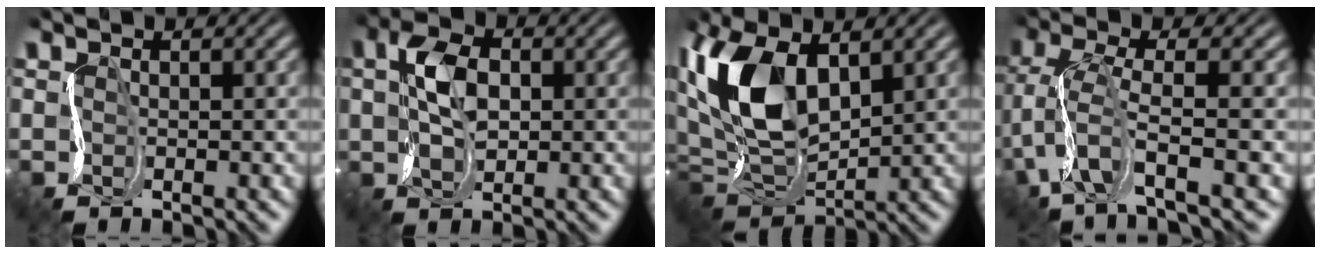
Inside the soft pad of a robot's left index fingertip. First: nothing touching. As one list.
[{"total": 3.8, "force": [0.8, 2.3, 2.9], "torque": [-0.062, 0.011, 0.009]}, {"total": 8.2, "force": [2.3, 4.4, 6.6], "torque": [-0.153, 0.010, 0.034]}, {"total": 5.4, "force": [-0.7, 1.4, 5.2], "torque": [-0.113, 0.001, -0.027]}]